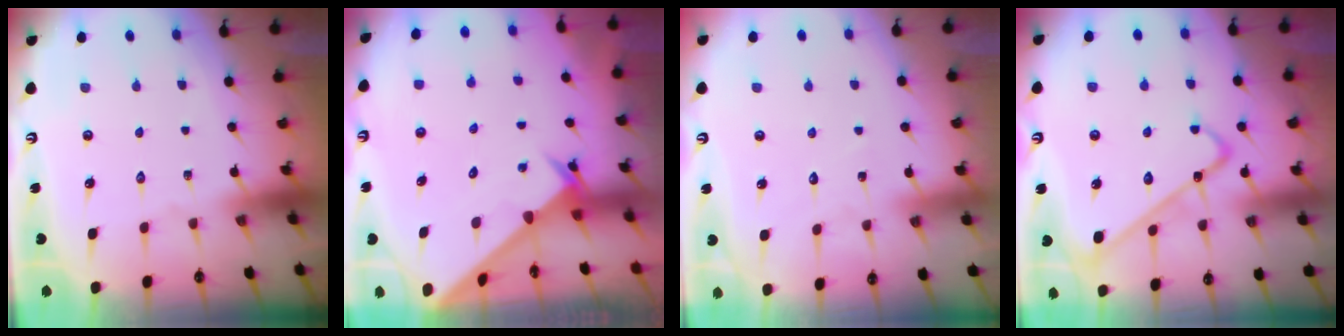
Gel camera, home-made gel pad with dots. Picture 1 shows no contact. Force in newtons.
{"total": 2.4, "press": 2.4, "slide": 0.2}
{"total": 4.0, "press": 4.0, "slide": 0.4}
{"total": 9.8, "press": 9.8, "slide": 0.8}